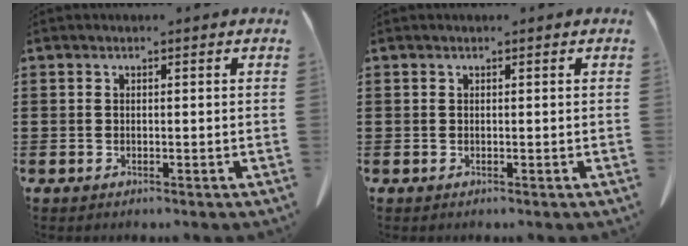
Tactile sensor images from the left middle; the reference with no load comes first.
{"total": 0.0}